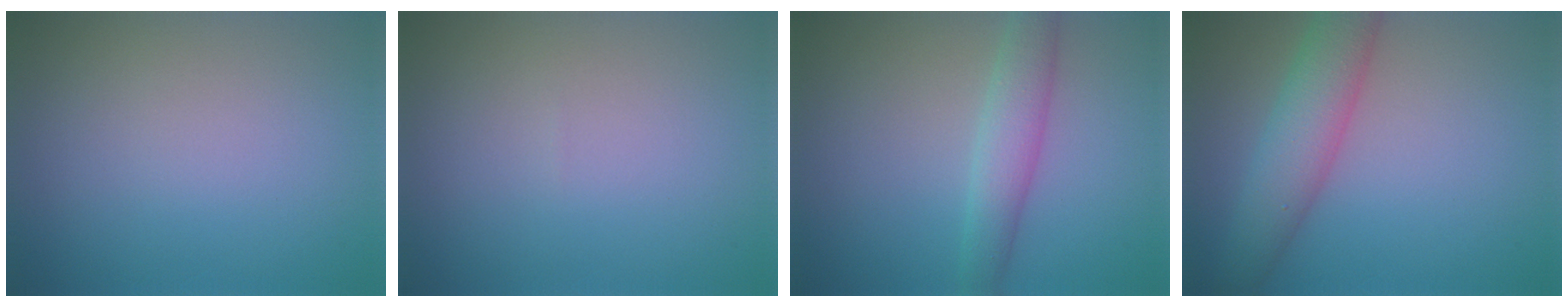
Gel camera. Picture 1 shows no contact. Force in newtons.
{"total": 0.0}
{"total": 3.3, "press": 3.3, "slide": 0.0}
{"total": 5.2, "press": 5.2, "slide": 0.3}